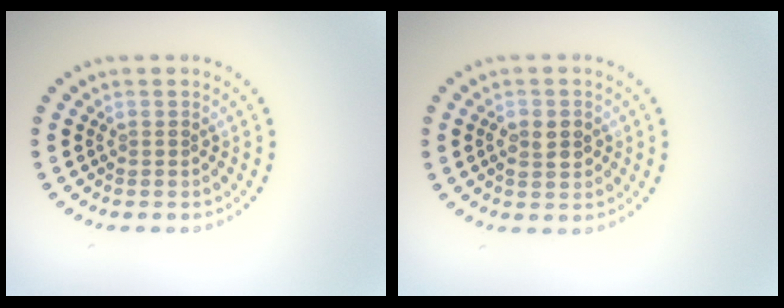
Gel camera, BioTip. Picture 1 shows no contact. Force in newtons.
{"total": 2.3, "press": 2.3, "slide": 0.2}